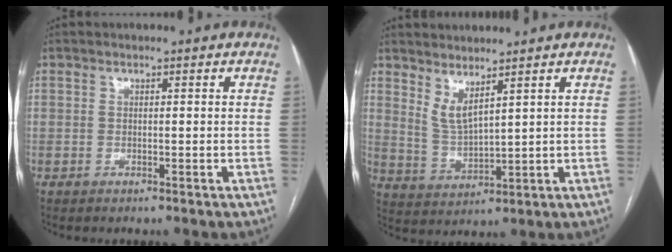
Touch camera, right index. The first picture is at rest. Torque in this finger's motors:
{"motor_torque": [0.21, 0.24, 0.03, 0.02]}